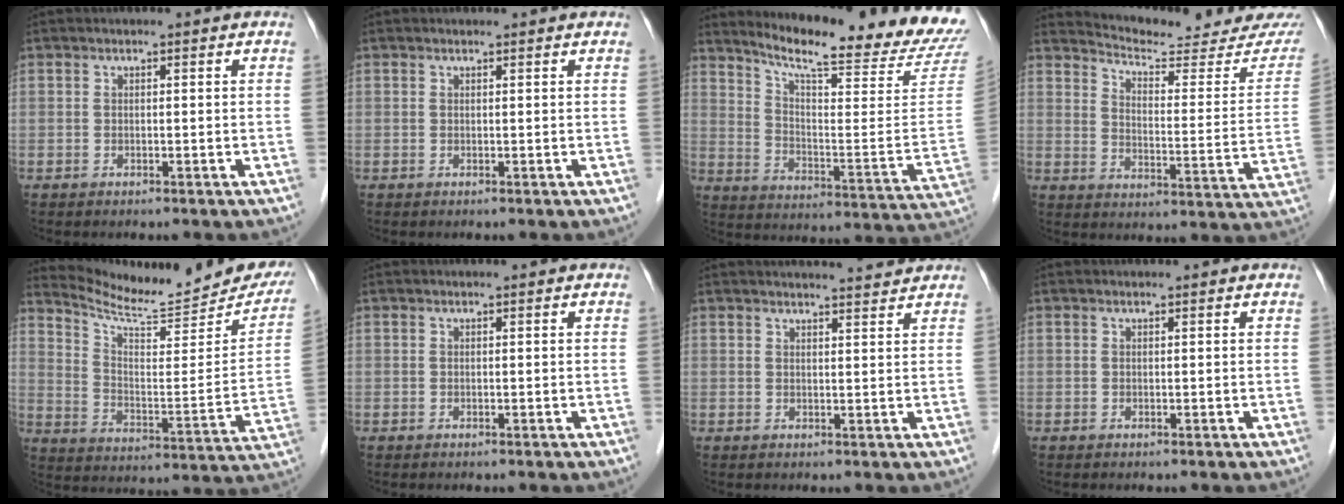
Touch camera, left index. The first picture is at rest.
{"total": 1.2, "force": [1.1, 0.1, 0.1], "torque": [-0.011, 0.006, 0.015]}
{"total": 22.3, "force": [20.9, -0.4, 8.0], "torque": [-0.136, -0.110, 0.271]}
{"total": 17.0, "force": [16.6, 0.8, 3.6], "torque": [-0.048, -0.078, 0.207]}
{"total": 19.8, "force": [18.8, 3.0, 5.5], "torque": [-0.081, -0.070, 0.257]}
{"total": 0.0}
{"total": 6.0, "force": [5.9, -0.1, 1.1], "torque": [-0.017, 0.008, 0.065]}
{"total": 0.5, "force": [0.5, 0.0, 0.1], "torque": [-0.003, 0.002, 0.007]}